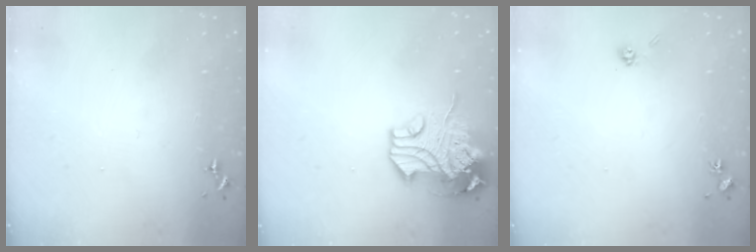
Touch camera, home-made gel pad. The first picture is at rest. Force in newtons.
{"total": 12.6, "press": 12.5, "slide": 2.1}
{"total": 4.0, "press": 3.8, "slide": 1.4}